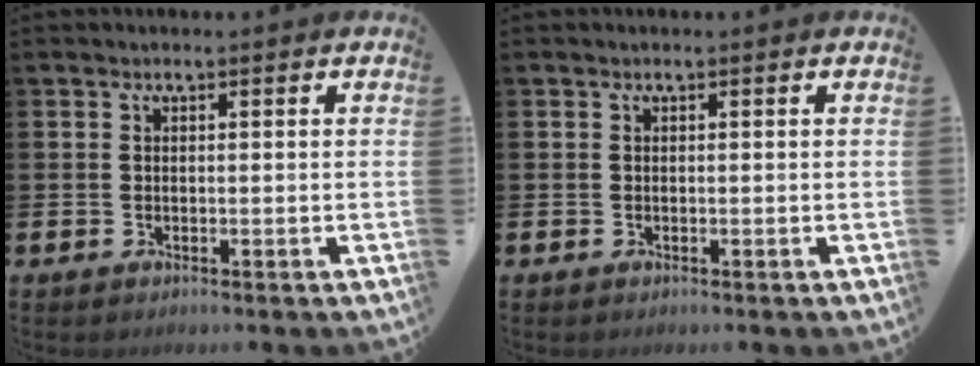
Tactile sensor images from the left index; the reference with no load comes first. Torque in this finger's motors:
{"motor_torque": [0.07, 0.05, -0.01, -0.01]}